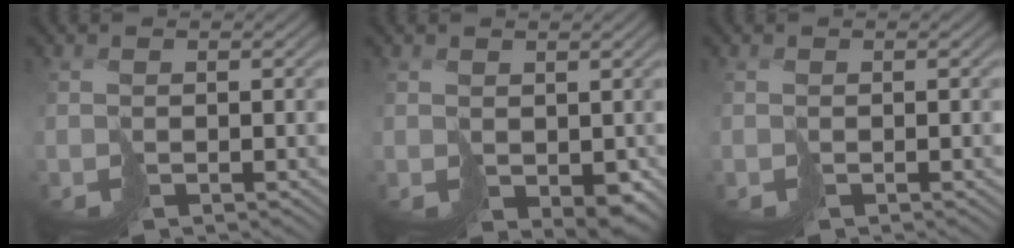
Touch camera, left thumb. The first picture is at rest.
{"total": 2.6, "force": [0.4, 1.9, 1.7], "torque": [-0.036, -0.011, 0.016]}
{"total": 0.0}